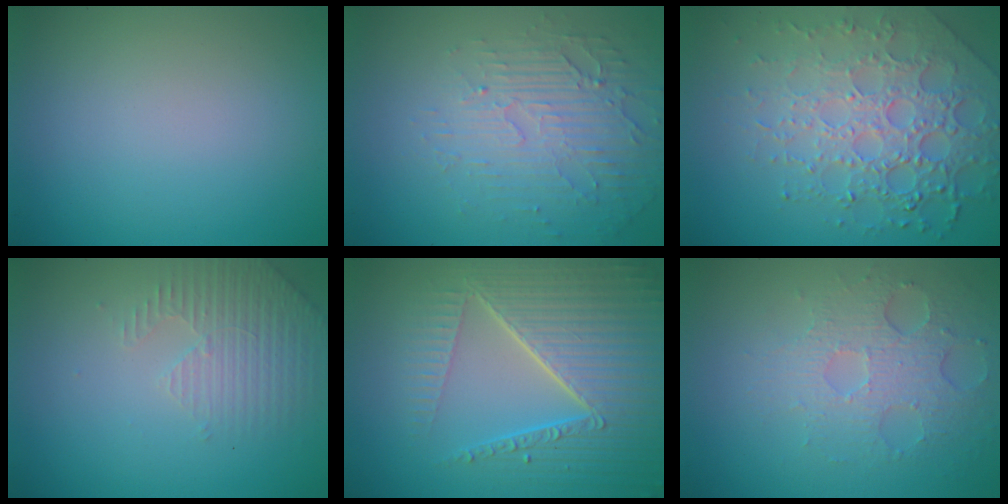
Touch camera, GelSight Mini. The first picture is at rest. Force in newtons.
{"total": 5.2, "press": 3.3, "slide": 4.1}
{"total": 8.0, "press": 5.5, "slide": 5.9}
{"total": 3.1, "press": 3.1, "slide": 0.7}
{"total": 8.2, "press": 5.9, "slide": 5.6}
{"total": 3.6, "press": 3.2, "slide": 1.6}